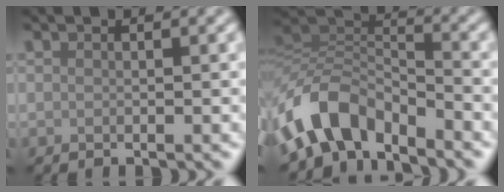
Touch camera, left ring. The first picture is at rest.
{"total": 6.8, "force": [-5.0, 3.3, 3.3], "torque": [-0.051, -0.002, -0.107]}